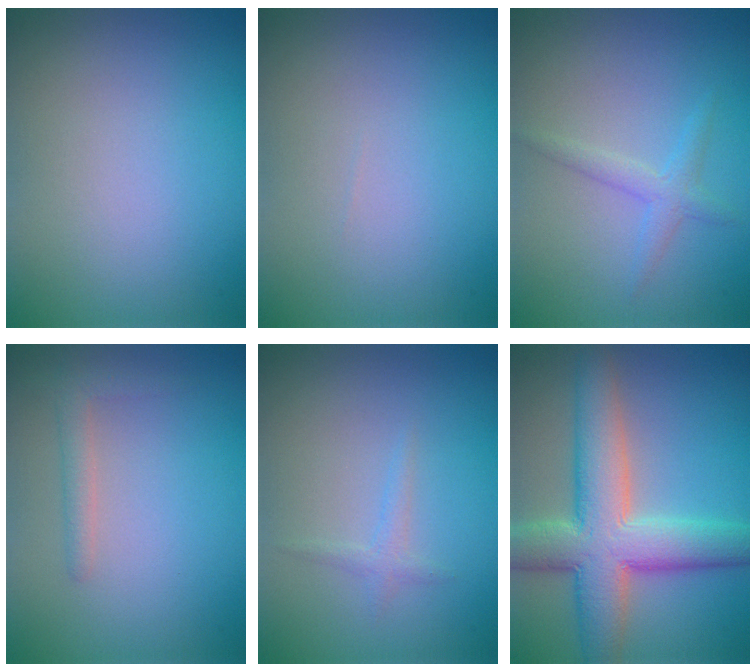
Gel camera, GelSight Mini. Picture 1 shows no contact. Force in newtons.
{"total": 0.0}
{"total": 1.7, "press": 1.7, "slide": 0.1}
{"total": 1.6, "press": 1.6, "slide": 0.1}
{"total": 1.0, "press": 1.0, "slide": 0.1}
{"total": 8.8, "press": 8.8, "slide": 0.6}